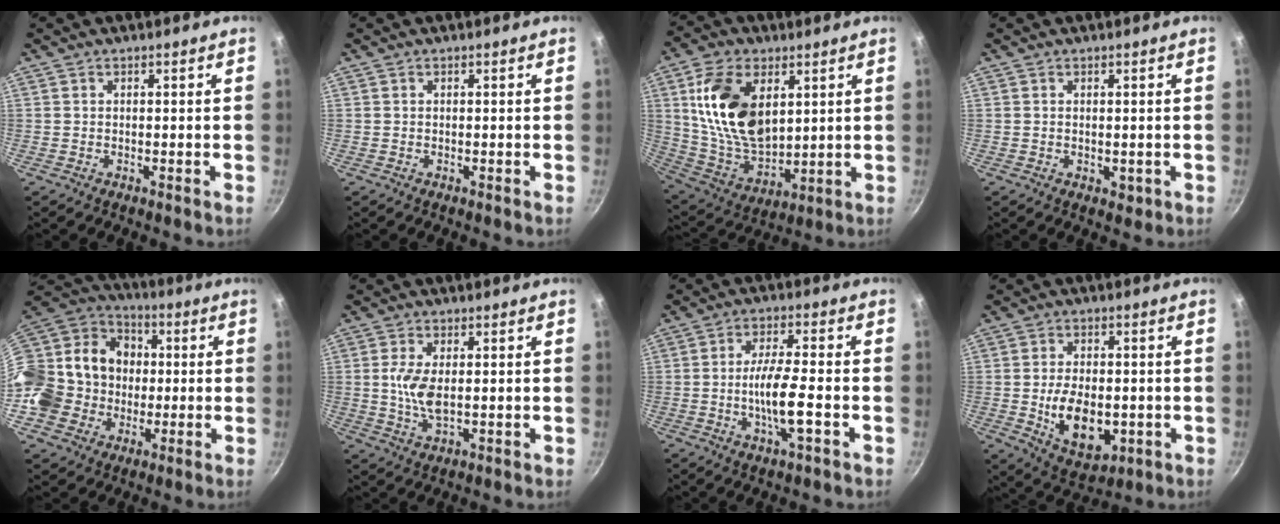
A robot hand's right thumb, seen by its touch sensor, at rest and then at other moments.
{"total": 0.0}
{"total": 18.6, "force": [5.2, 11.2, 13.8], "torque": [-0.229, -0.027, 0.110]}
{"total": 1.5, "force": [-0.1, 1.0, 1.2], "torque": [-0.013, -0.004, 0.000]}
{"total": 25.1, "force": [-1.9, 22.0, 12.1], "torque": [-0.243, 0.052, -0.028]}
{"total": 6.1, "force": [0.5, 2.8, 5.4], "torque": [-0.111, -0.005, 0.012]}
{"total": 8.6, "force": [-2.2, 1.7, 8.1], "torque": [-0.152, 0.013, -0.046]}
{"total": 12.0, "force": [-1.7, 7.2, 9.4], "torque": [-0.135, -0.007, -0.013]}